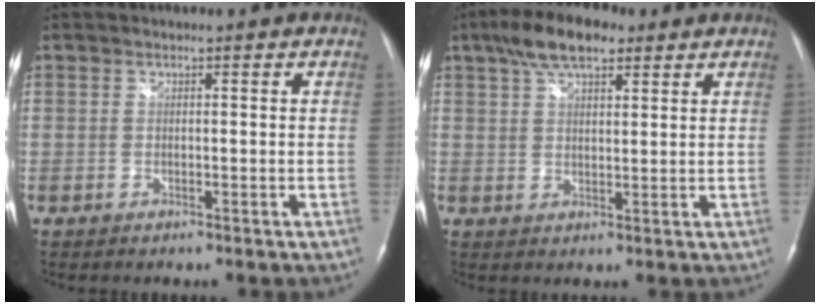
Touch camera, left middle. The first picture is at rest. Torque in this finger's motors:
{"motor_torque": [0.60, -0.40, 0.00, 0.03]}